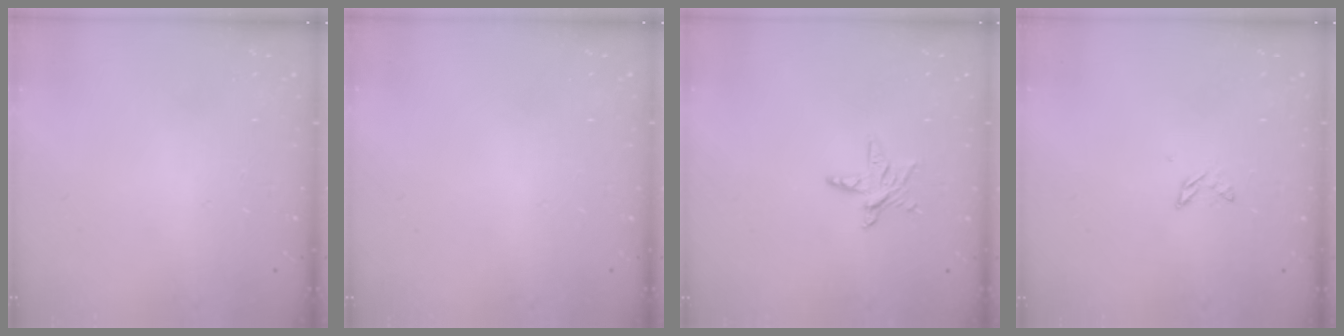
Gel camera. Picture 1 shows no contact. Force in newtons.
{"total": 0.0}
{"total": 5.8, "press": 5.8, "slide": 0.2}
{"total": 3.3, "press": 3.3, "slide": 0.4}